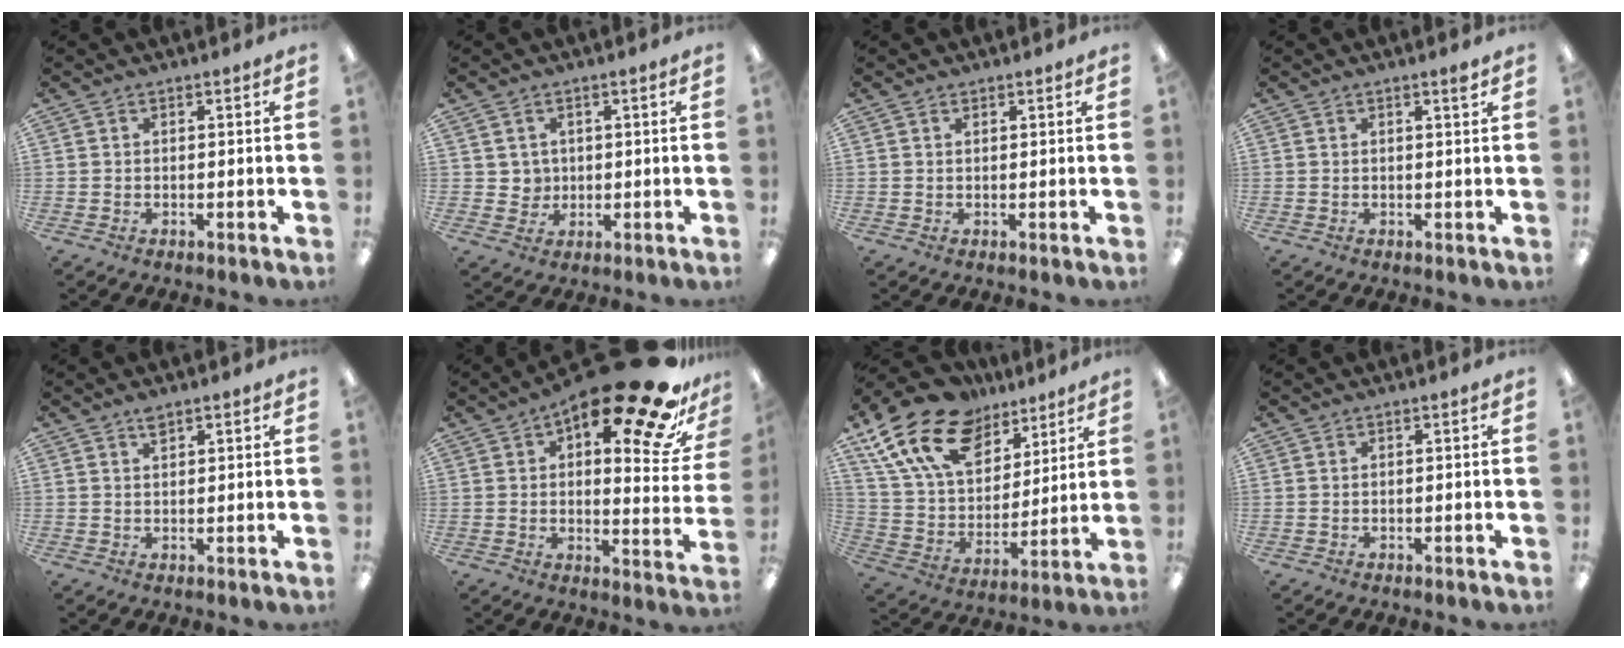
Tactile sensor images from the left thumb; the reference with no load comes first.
{"total": 3.5, "force": [1.4, 3.3, 0.0], "torque": [0.003, 0.000, 0.022]}
{"total": 1.0, "force": [0.6, 0.6, 0.5], "torque": [-0.010, 0.002, 0.011]}
{"total": 1.5, "force": [1.1, 0.0, 1.0], "torque": [-0.013, -0.005, 0.018]}
{"total": 1.9, "force": [1.4, 0.7, 1.1], "torque": [-0.017, -0.003, 0.023]}
{"total": 23.1, "force": [14.9, 6.4, 16.4], "torque": [-0.218, -0.102, 0.234]}
{"total": 20.1, "force": [12.3, 12.0, 10.5], "torque": [-0.207, -0.055, 0.228]}
{"total": 0.0}